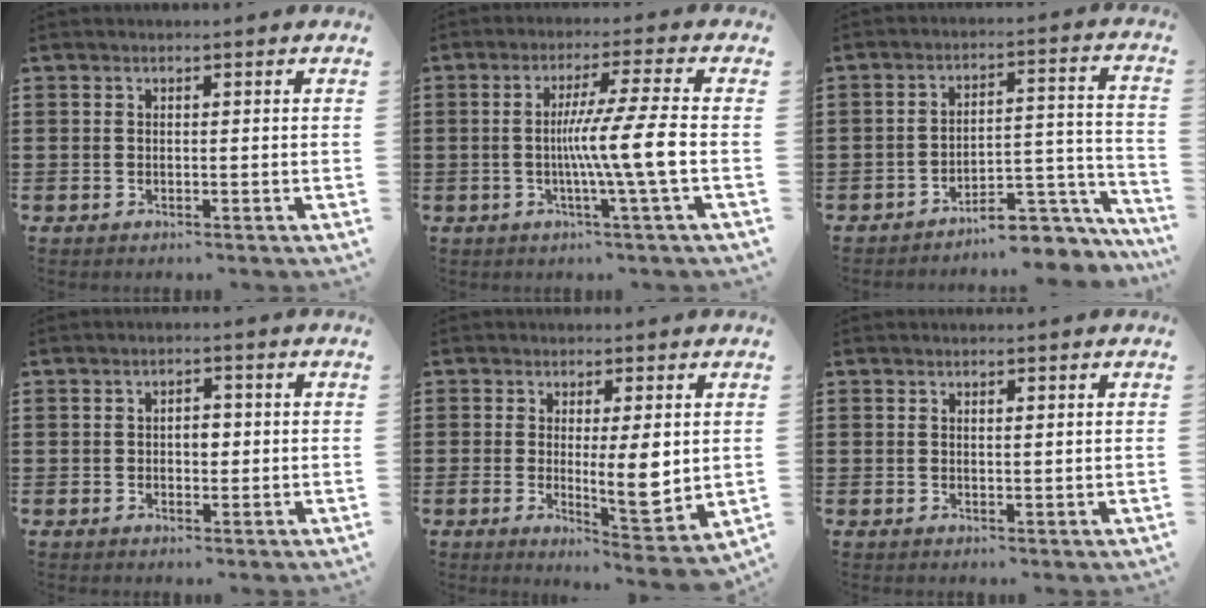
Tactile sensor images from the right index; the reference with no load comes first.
{"total": 9.6, "force": [-1.3, -0.7, 9.4], "torque": [-0.164, -0.010, -0.028]}
{"total": 7.0, "force": [-6.2, 2.2, 2.4], "torque": [-0.032, 0.020, -0.117]}
{"total": 2.5, "force": [-0.1, 1.5, 2.0], "torque": [-0.040, 0.006, -0.005]}
{"total": 6.9, "force": [0.6, 1.7, 6.7], "torque": [-0.099, -0.020, 0.009]}
{"total": 0.7, "force": [0.4, 0.1, 0.5], "torque": [-0.010, 0.001, 0.008]}